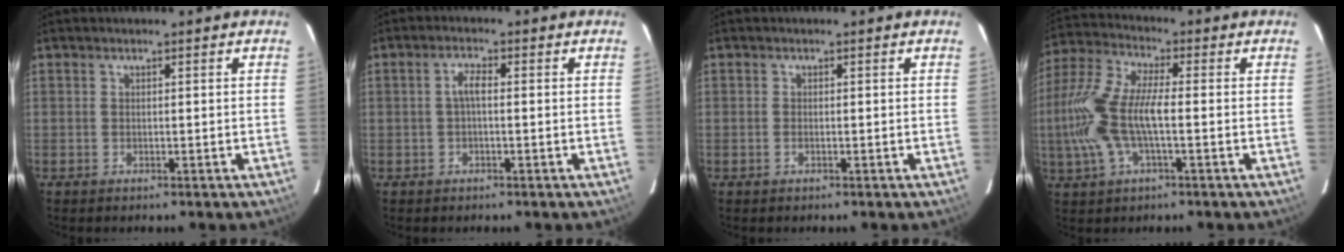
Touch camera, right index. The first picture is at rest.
{"total": 2.3, "force": [-0.2, 0.6, 2.2], "torque": [-0.045, 0.009, -0.004]}
{"total": 0.6, "force": [-0.3, 0.3, 0.4], "torque": [-0.009, 0.000, -0.006]}
{"total": 13.8, "force": [-1.9, 4.8, 12.8], "torque": [-0.275, 0.004, -0.039]}